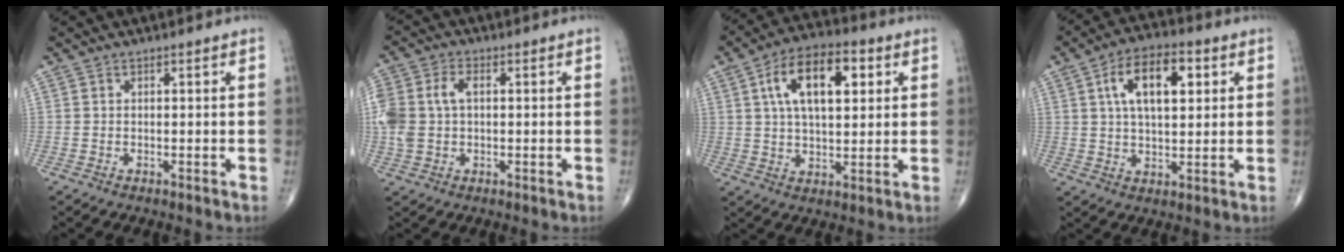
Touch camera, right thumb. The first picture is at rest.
{"total": 8.9, "force": [0.8, 5.8, 6.7], "torque": [-0.168, 0.022, 0.019]}
{"total": 14.7, "force": [4.5, 7.4, 11.9], "torque": [-0.184, 0.004, 0.072]}
{"total": 12.4, "force": [3.8, 6.2, 10.1], "torque": [-0.154, 0.002, 0.060]}